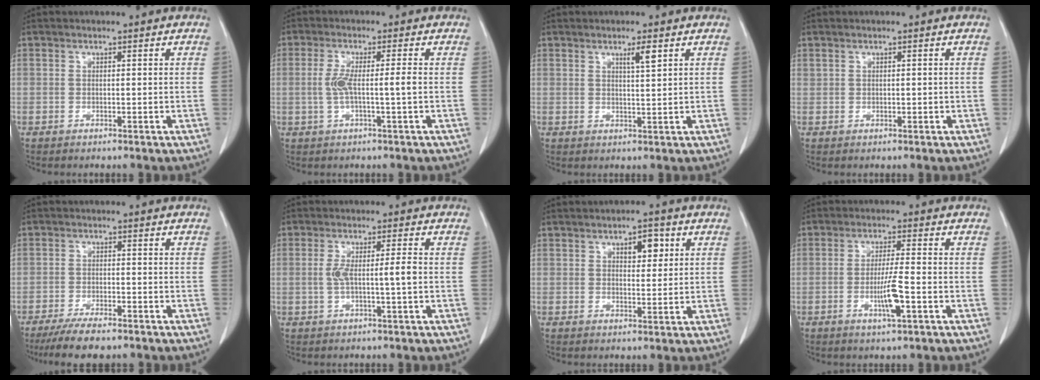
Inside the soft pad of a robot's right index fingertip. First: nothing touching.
{"total": 4.4, "force": [-0.5, -0.2, 4.4], "torque": [-0.091, 0.003, -0.007]}
{"total": 2.5, "force": [1.4, 0.0, 2.1], "torque": [-0.040, -0.002, 0.025]}
{"total": 0.5, "force": [0.3, 0.3, 0.3], "torque": [-0.006, 0.003, 0.008]}
{"total": 6.6, "force": [-5.3, 1.6, 3.6], "torque": [-0.059, -0.012, -0.089]}
{"total": 4.4, "force": [-0.4, 0.0, 4.4], "torque": [-0.085, 0.006, -0.003]}
{"total": 4.0, "force": [1.7, 1.8, 3.1], "torque": [-0.043, 0.003, 0.025]}
{"total": 5.5, "force": [-1.8, 0.0, 5.2], "torque": [-0.098, -0.009, -0.032]}